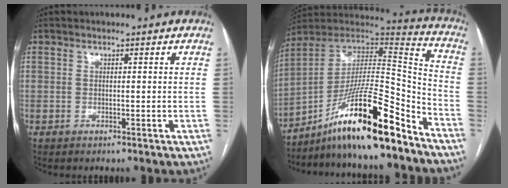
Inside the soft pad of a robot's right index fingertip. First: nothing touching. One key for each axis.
{"total": 20.0, "fx": -13.8, "fy": 1.9, "fz": 14.4, "tx": -0.250, "ty": 0.014, "tz": -0.234}